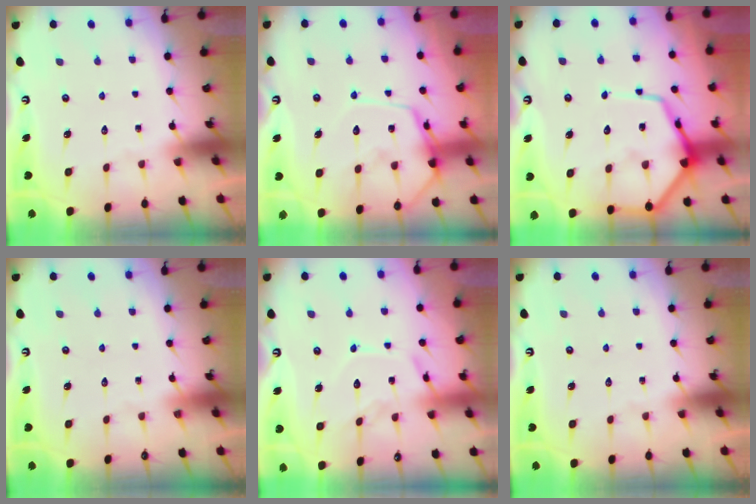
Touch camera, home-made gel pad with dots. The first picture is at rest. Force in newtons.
{"total": 12.5, "press": 12.4, "slide": 1.0}
{"total": 13.0, "press": 13.0, "slide": 1.1}
{"total": 0.0}
{"total": 11.9, "press": 11.9, "slide": 0.3}
{"total": 0.0}